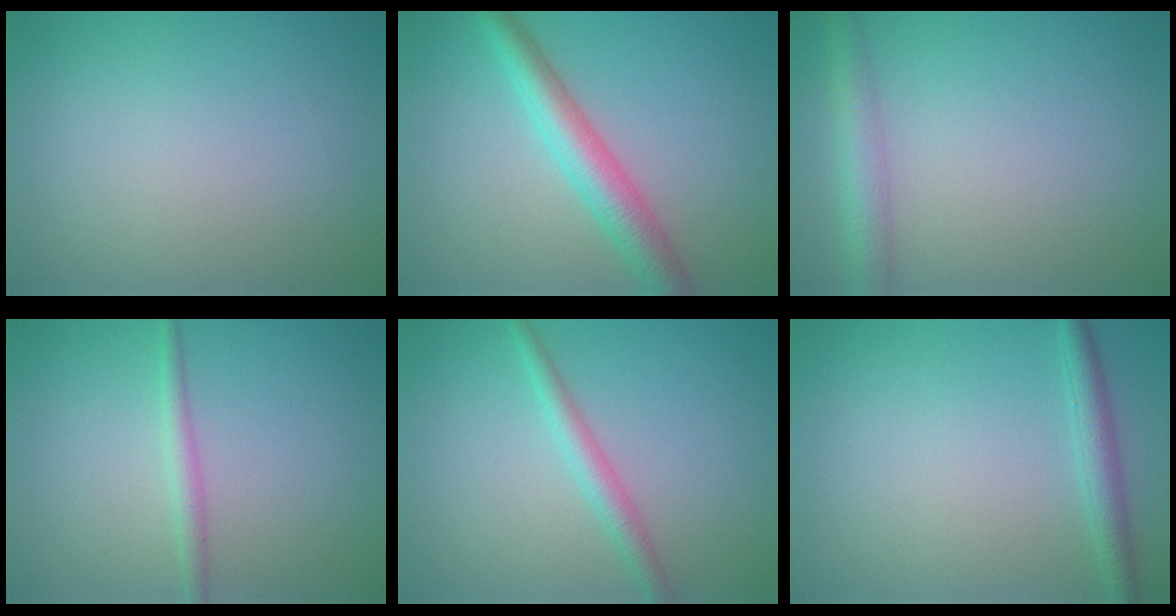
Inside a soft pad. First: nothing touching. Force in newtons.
{"total": 4.6, "press": 4.6, "slide": 0.2}
{"total": 3.6, "press": 3.6, "slide": 0.1}
{"total": 1.7, "press": 1.7, "slide": 0.1}
{"total": 2.3, "press": 2.3, "slide": 0.0}
{"total": 2.3, "press": 2.3, "slide": 0.1}